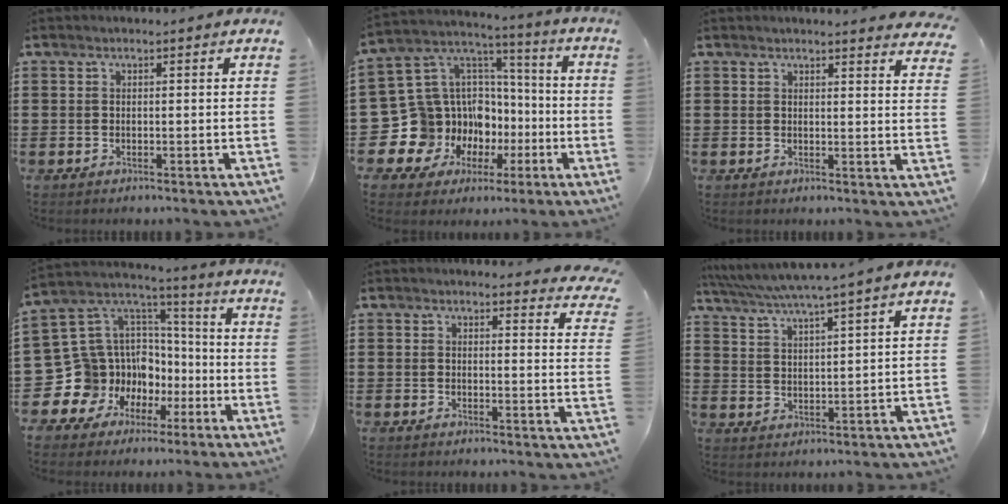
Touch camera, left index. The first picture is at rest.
{"total": 14.6, "force": [-5.4, 13.2, 3.3], "torque": [-0.120, -0.037, -0.055]}
{"total": 2.6, "force": [2.6, -0.3, 0.3], "torque": [-0.005, -0.013, 0.047]}
{"total": 13.6, "force": [-5.4, 12.3, 2.3], "torque": [-0.107, -0.026, -0.060]}
{"total": 3.0, "force": [3.0, 0.1, 0.5], "torque": [-0.013, -0.013, 0.054]}
{"total": 4.4, "force": [3.8, -0.9, 2.0], "torque": [-0.053, -0.025, 0.062]}